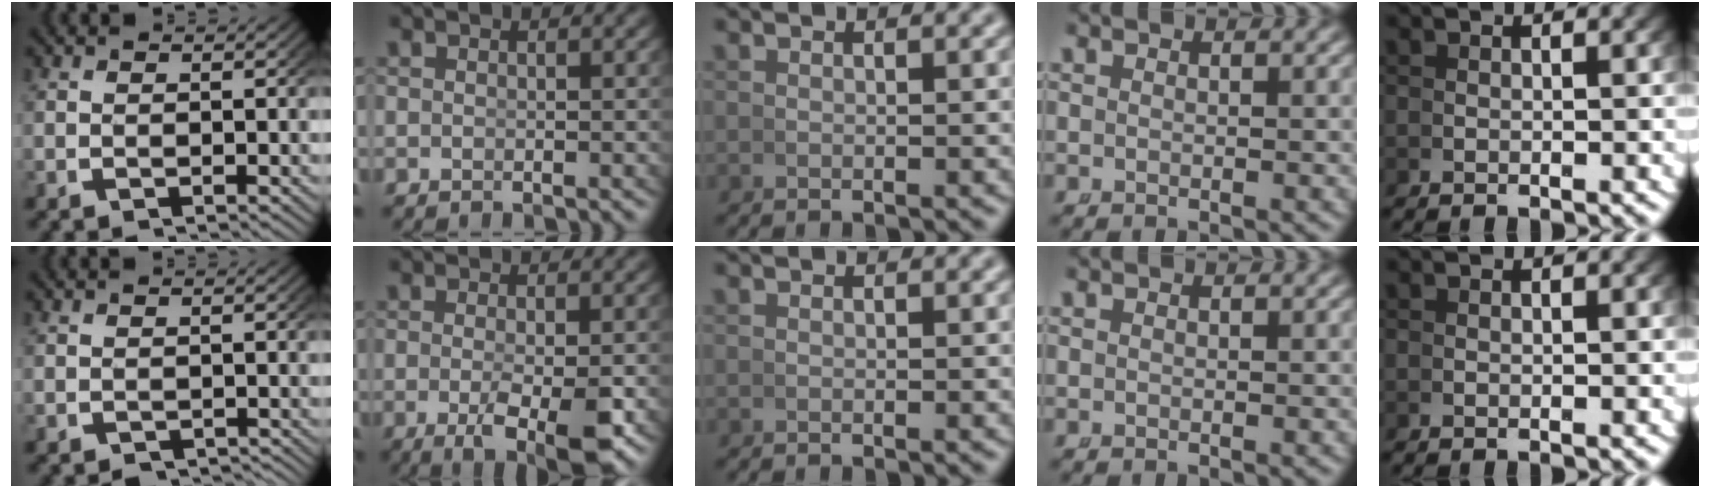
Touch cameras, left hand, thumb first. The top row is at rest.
{"thumb": {"total": 2.0, "force": [-1.9, 0.5, 0.2], "torque": [0.003, -0.008, -0.028]}, "index": {"total": 5.9, "force": [-2.8, 1.7, 4.9], "torque": [-0.076, -0.032, -0.032]}}